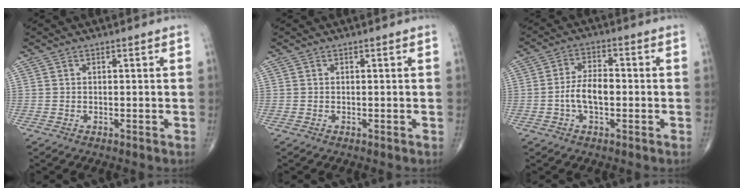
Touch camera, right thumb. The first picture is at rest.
{"total": 0.0}
{"total": 6.4, "force": [-1.2, 3.3, 5.3], "torque": [-0.101, 0.018, -0.027]}